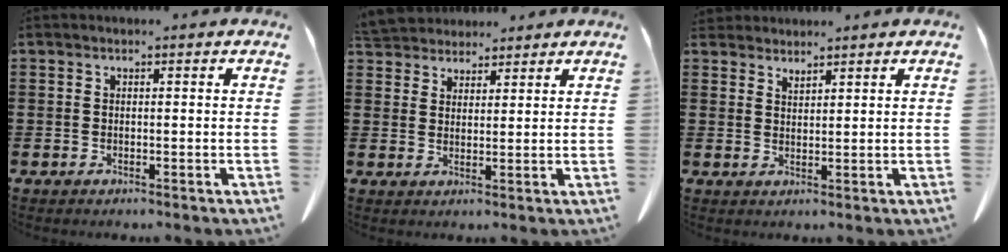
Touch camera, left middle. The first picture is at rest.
{"total": 4.3, "force": [4.0, 1.3, 0.3], "torque": [-0.022, -0.010, 0.077]}
{"total": 2.2, "force": [2.1, 0.2, 0.0], "torque": [-0.006, -0.002, 0.043]}